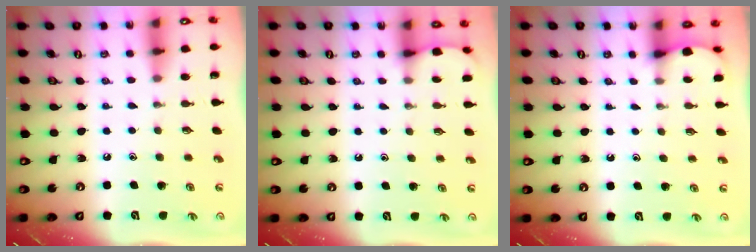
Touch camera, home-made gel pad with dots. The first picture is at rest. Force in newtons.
{"total": 2.5, "press": 2.5, "slide": 0.3}
{"total": 1.9, "press": 1.9, "slide": 0.2}